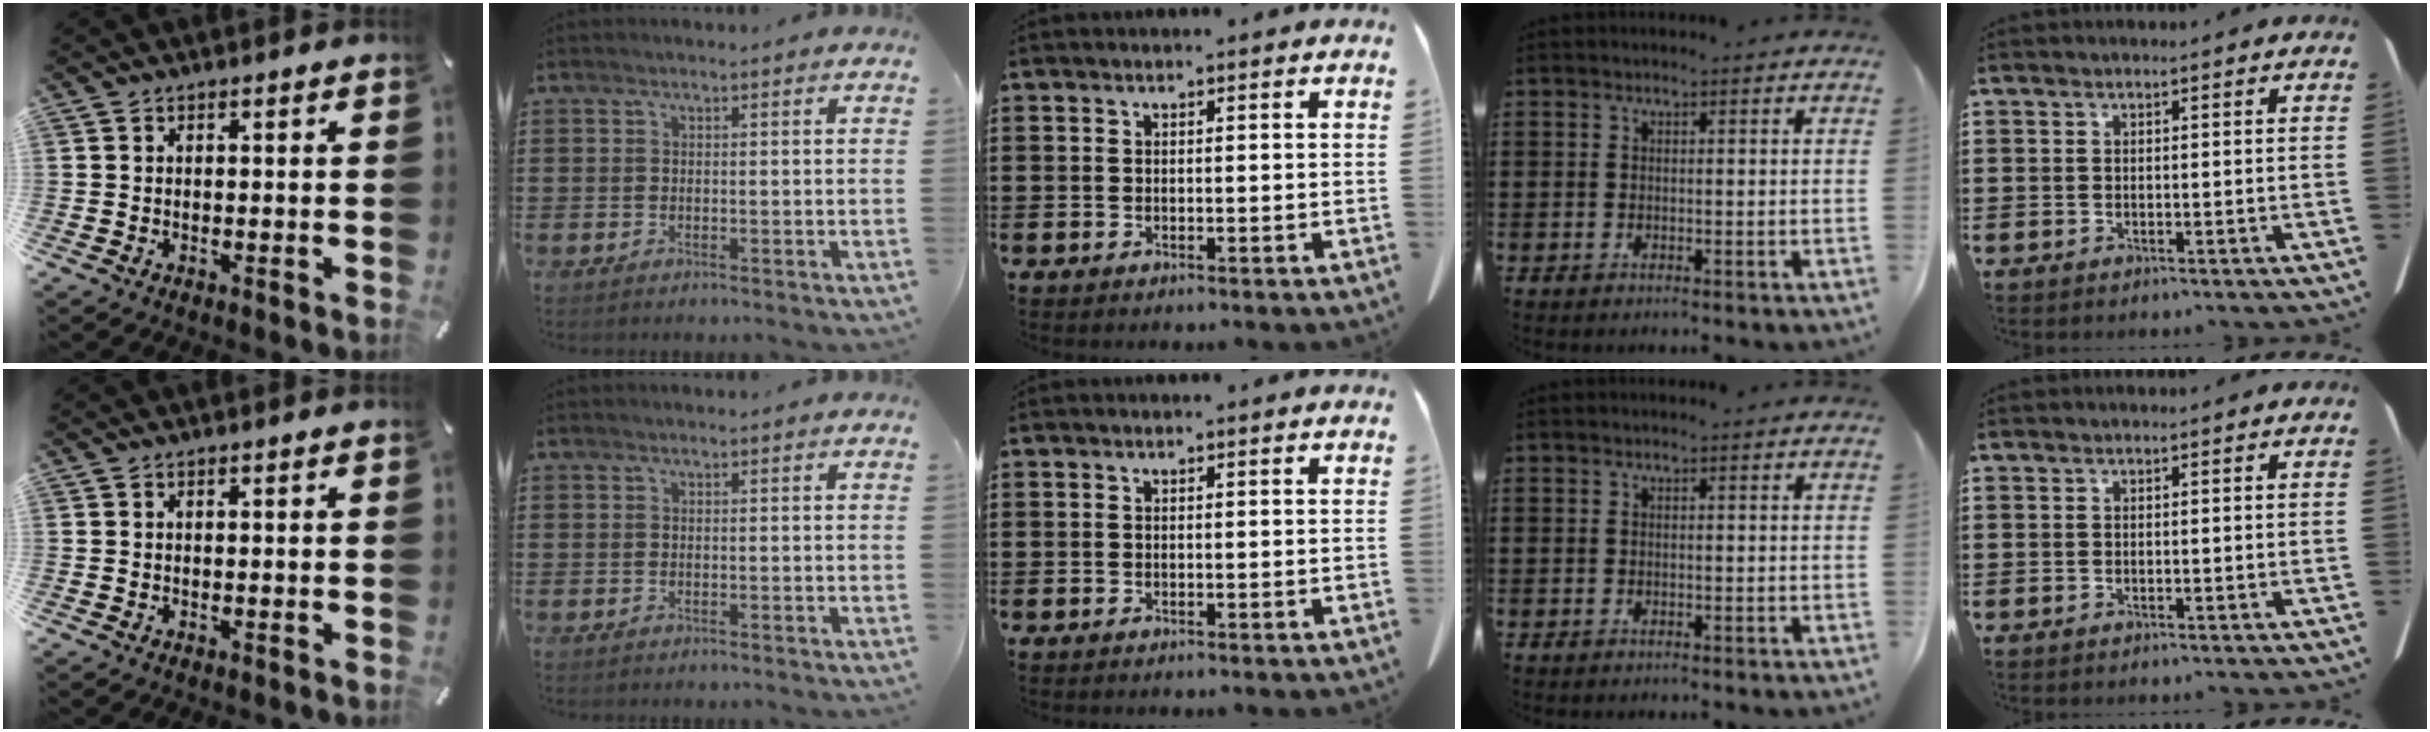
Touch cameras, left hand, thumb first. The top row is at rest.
{}